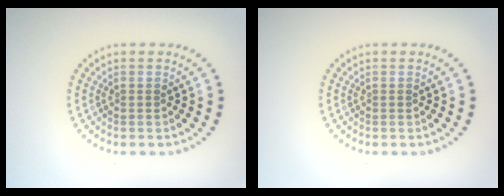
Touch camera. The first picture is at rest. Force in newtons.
{"total": 0.0}